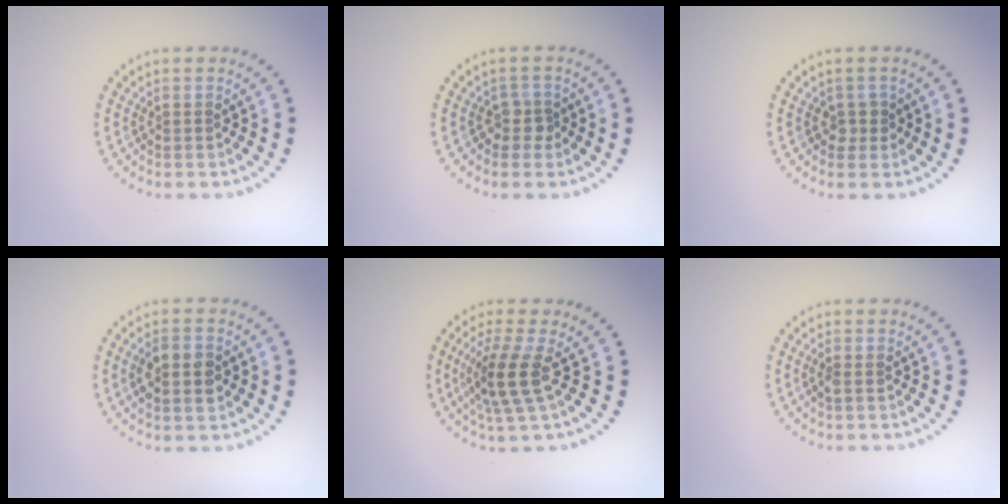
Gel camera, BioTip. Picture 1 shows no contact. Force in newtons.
{"total": 1.6, "press": 1.4, "slide": 0.9}
{"total": 1.3, "press": 1.1, "slide": 0.6}
{"total": 3.5, "press": 3.5, "slide": 0.1}
{"total": 3.8, "press": 2.9, "slide": 2.5}
{"total": 0.6, "press": 0.6, "slide": 0.2}